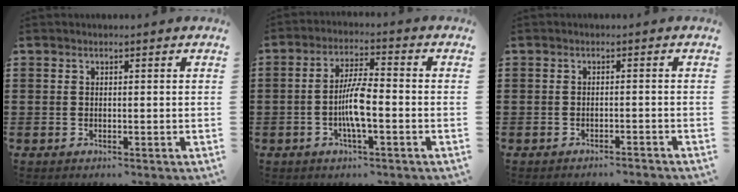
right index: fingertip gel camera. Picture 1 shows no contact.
{"total": 6.2, "force": [-1.6, 1.3, 5.8], "torque": [-0.122, -0.003, -0.035]}
{"total": 1.5, "force": [-1.4, -0.3, 0.2], "torque": [-0.005, 0.001, -0.028]}